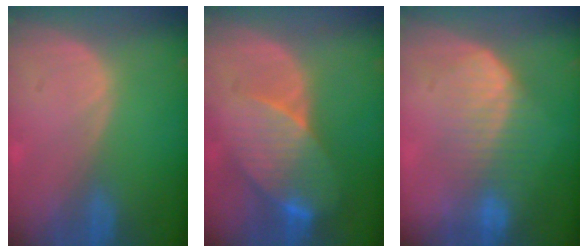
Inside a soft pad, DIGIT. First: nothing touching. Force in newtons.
{"total": 8.2, "press": 7.6, "slide": 3.1}
{"total": 6.9, "press": 6.7, "slide": 1.4}